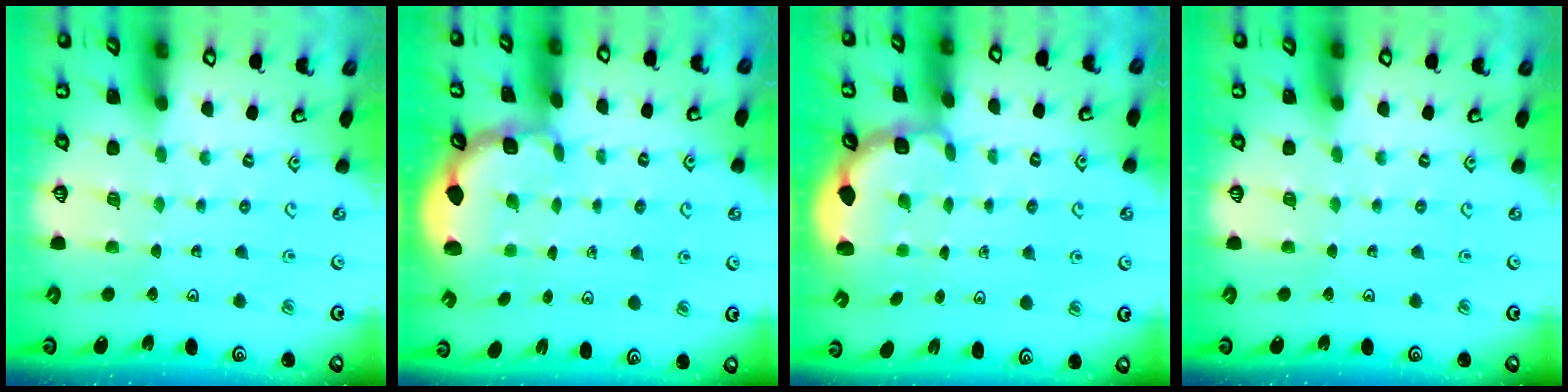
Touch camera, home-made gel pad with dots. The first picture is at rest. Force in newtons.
{"total": 2.4, "press": 1.7, "slide": 1.6}
{"total": 2.7, "press": 2.3, "slide": 1.4}
{"total": 0.0}